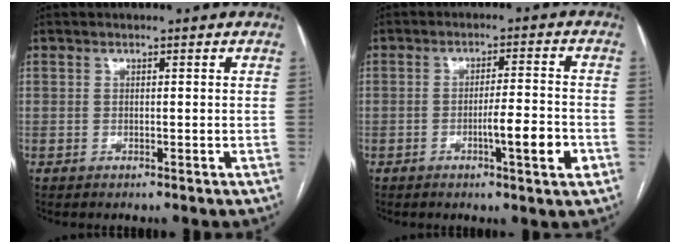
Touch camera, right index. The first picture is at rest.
{"total": 8.4, "force": [-3.0, 0.4, 7.9], "torque": [-0.119, -0.002, -0.046]}